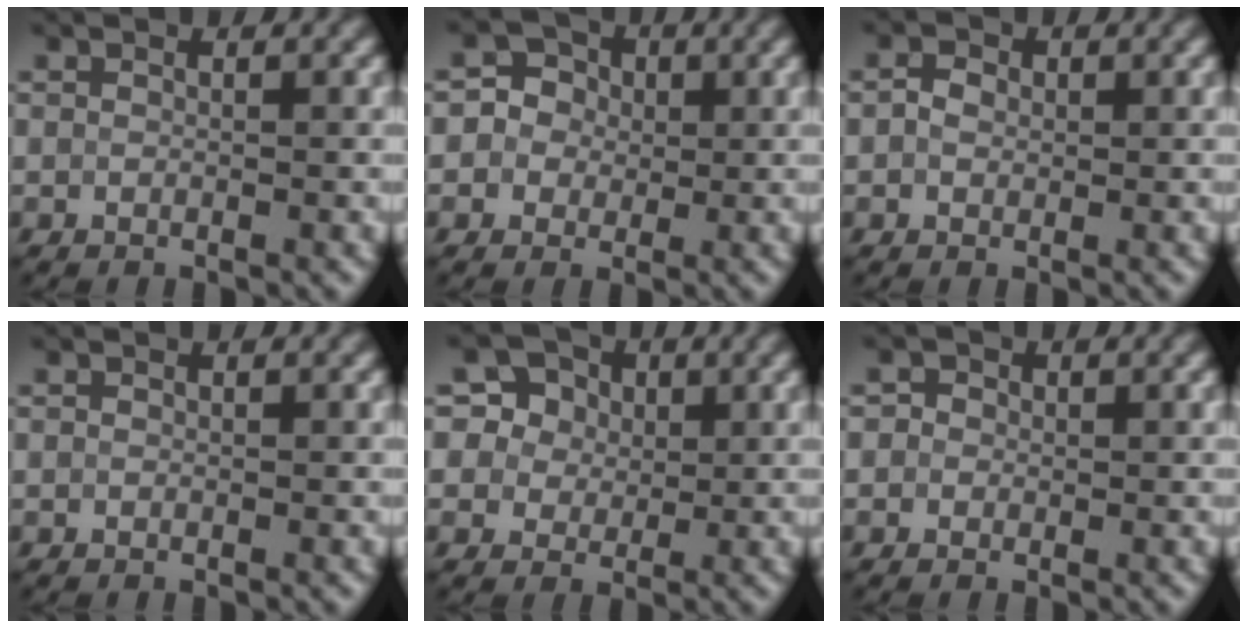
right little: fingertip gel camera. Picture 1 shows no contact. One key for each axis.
{"total": 3.3, "fx": 0.2, "fy": 3.1, "fz": 1.0, "tx": 0.005, "ty": 0.011, "tz": -0.014}
{"total": 1.6, "fx": 0.0, "fy": 1.3, "fz": 1.0, "tx": -0.019, "ty": 0.004, "tz": -0.005}
{"total": 0.0}
{"total": 8.3, "fx": 4.1, "fy": 6.4, "fz": 3.4, "tx": -0.075, "ty": 0.026, "tz": 0.052}
{"total": 1.7, "fx": 0.4, "fy": 1.5, "fz": 0.6, "tx": 0.002, "ty": 0.005, "tz": -0.009}